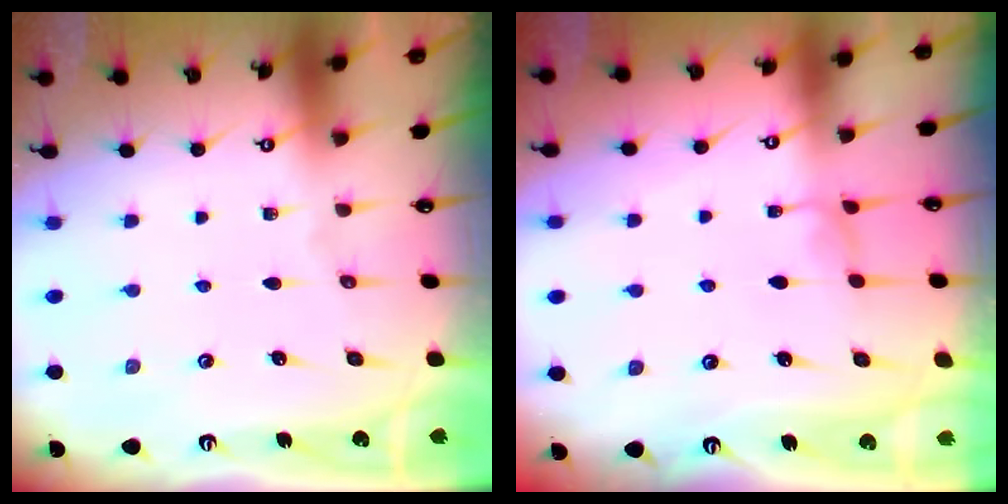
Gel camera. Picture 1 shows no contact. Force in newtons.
{"total": 0.5, "press": 0.3, "slide": 0.4}